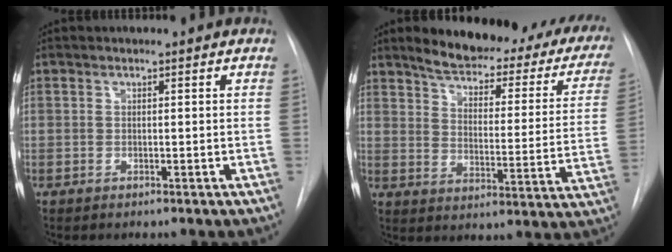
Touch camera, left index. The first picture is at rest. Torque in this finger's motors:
{"motor_torque": [0.97, -1.17, 0.66, 0.13]}